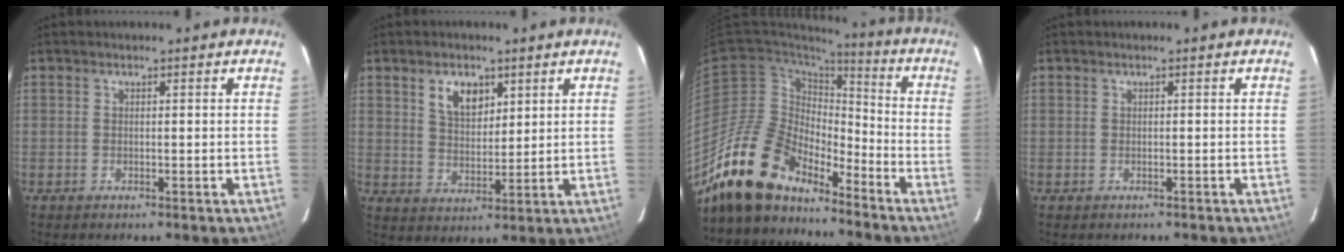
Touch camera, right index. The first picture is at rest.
{"total": 6.5, "force": [3.4, 3.8, 4.1], "torque": [-0.068, 0.008, 0.067]}
{"total": 17.2, "force": [-14.3, 7.0, 6.5], "torque": [-0.133, 0.000, -0.261]}
{"total": 0.7, "force": [-0.4, 0.6, -0.1], "torque": [0.002, 0.000, -0.001]}